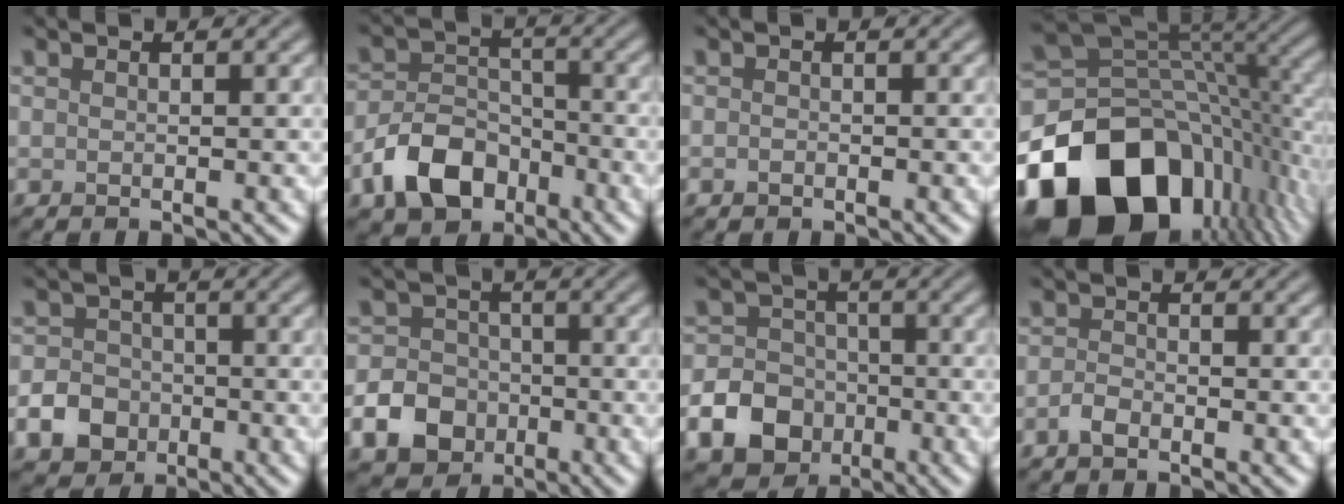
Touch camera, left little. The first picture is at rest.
{"total": 6.4, "force": [-3.5, 4.2, 3.4], "torque": [-0.060, -0.003, -0.071]}
{"total": 0.6, "force": [-0.3, 0.4, 0.3], "torque": [-0.005, -0.002, -0.007]}
{"total": 18.0, "force": [-8.0, 11.7, 11.1], "torque": [-0.224, -0.015, -0.144]}
{"total": 4.2, "force": [-1.8, 3.5, 1.6], "torque": [-0.028, 0.002, -0.043]}
{"total": 7.6, "force": [-3.3, 6.3, 2.6], "torque": [-0.038, -0.019, -0.086]}
{"total": 11.4, "force": [-4.8, 9.7, 3.5], "torque": [-0.066, -0.038, -0.109]}
{"total": 1.4, "force": [-0.9, 0.7, 0.8], "torque": [-0.019, 0.003, -0.021]}